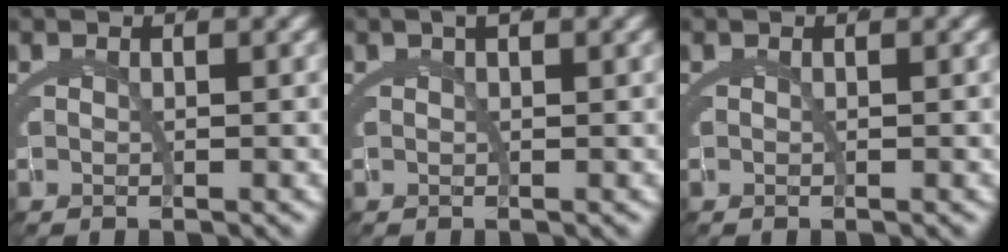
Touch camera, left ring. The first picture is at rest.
{"total": 0.8, "force": [0.5, -0.4, 0.4], "torque": [-0.008, 0.002, 0.012]}
{"total": 0.0}